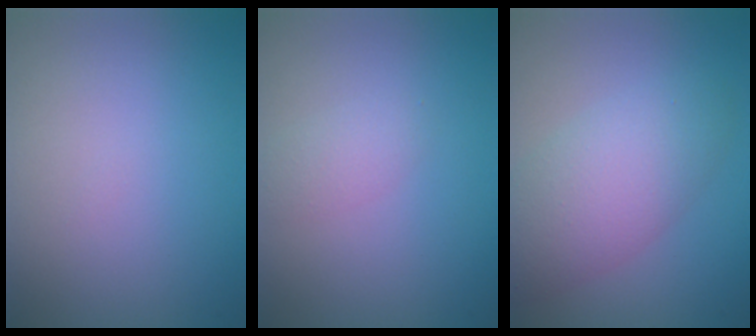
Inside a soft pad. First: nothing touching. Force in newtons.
{"total": 1.5, "press": 1.5, "slide": 0.1}
{"total": 5.5, "press": 5.5, "slide": 0.2}